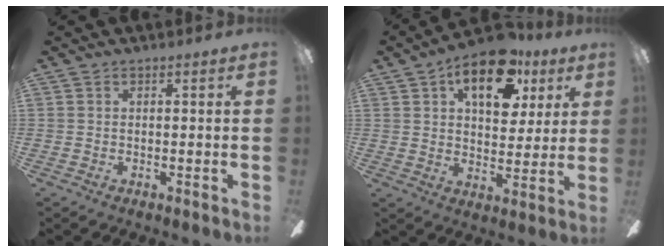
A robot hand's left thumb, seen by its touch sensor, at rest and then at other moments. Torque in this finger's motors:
{"motor_torque": [0.42, 0.43, 1.39, -1.38, 0.10]}